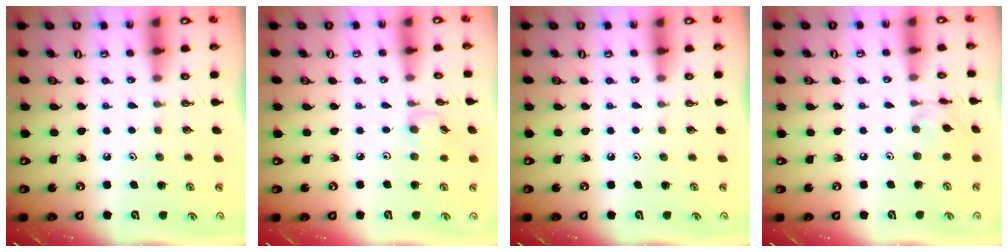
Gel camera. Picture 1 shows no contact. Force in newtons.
{"total": 2.9, "press": 2.9, "slide": 0.4}
{"total": 0.0}
{"total": 2.6, "press": 2.6, "slide": 0.3}